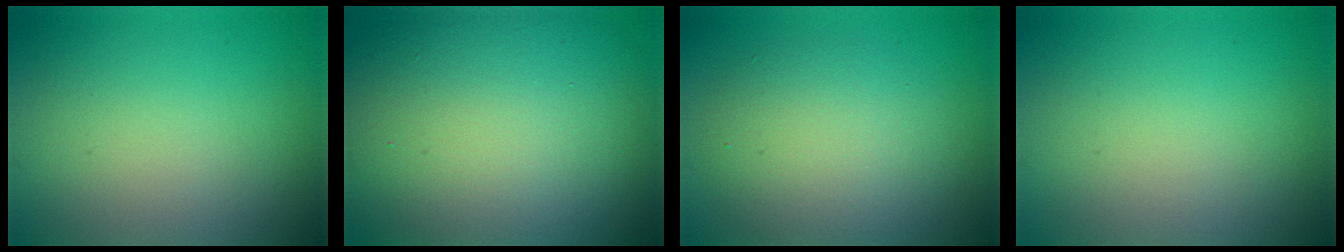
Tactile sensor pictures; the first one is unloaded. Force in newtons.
{"total": 17.6, "press": 17.6, "slide": 1.1}
{"total": 5.8, "press": 5.8, "slide": 0.2}
{"total": 0.0}